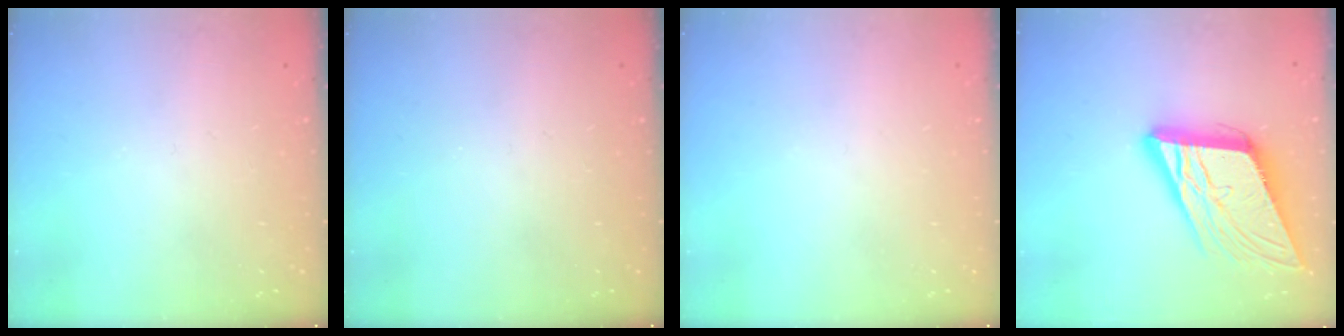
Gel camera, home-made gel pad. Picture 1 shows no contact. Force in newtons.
{"total": 0.0}
{"total": 0.0}
{"total": 18.0, "press": 17.6, "slide": 3.8}